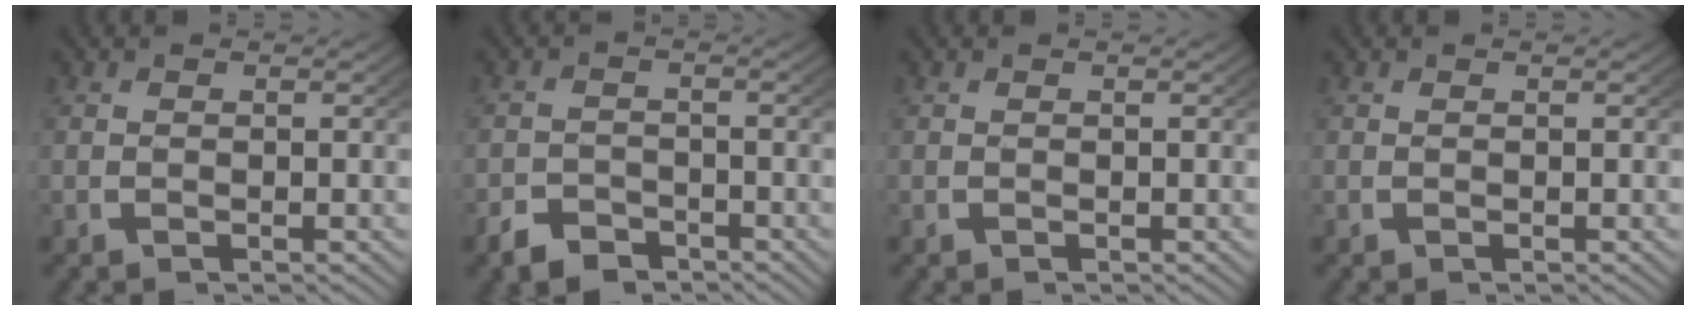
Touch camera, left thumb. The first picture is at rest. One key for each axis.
{"total": 3.0, "fx": -2.6, "fy": 1.5, "fz": 0.5, "tx": -0.005, "ty": -0.011, "tz": -0.044}
{"total": 0.0}
{"total": 0.0}